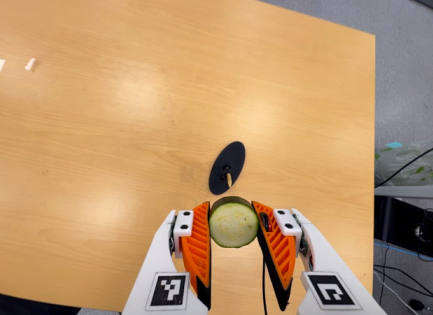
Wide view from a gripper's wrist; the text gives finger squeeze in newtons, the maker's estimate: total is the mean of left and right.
{"total": 9.7, "left": 9.2, "right": 10.3}